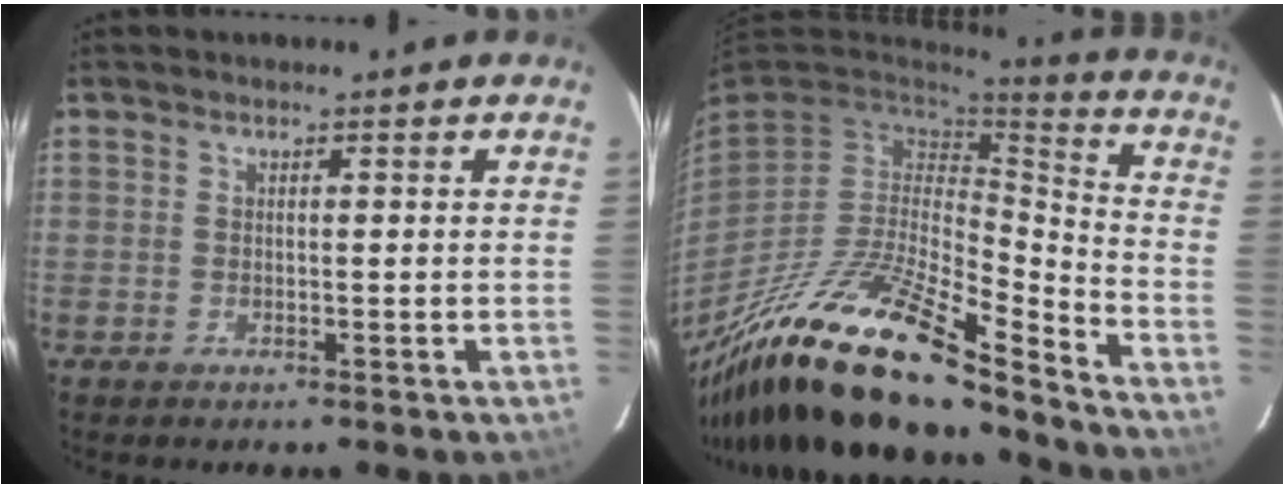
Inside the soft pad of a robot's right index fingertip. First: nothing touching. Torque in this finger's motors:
{"motor_torque": [1.12, -1.02, 0.71, 0.21]}